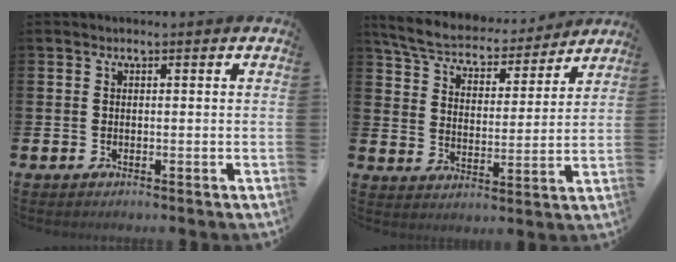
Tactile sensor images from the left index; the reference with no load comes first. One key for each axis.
{"total": 7.1, "fx": 6.6, "fy": 1.7, "fz": 1.8, "tx": -0.072, "ty": -0.044, "tz": 0.117}